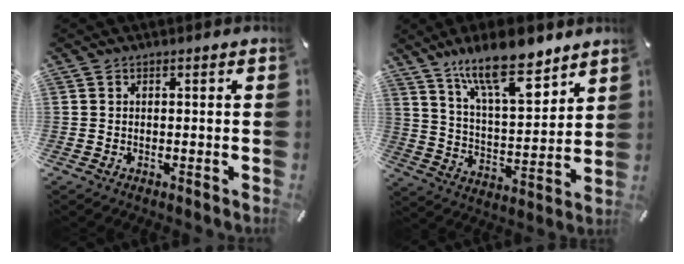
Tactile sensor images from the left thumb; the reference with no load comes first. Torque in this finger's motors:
{"motor_torque": [0.69, 0.61, 1.36, -1.40, 0.42]}